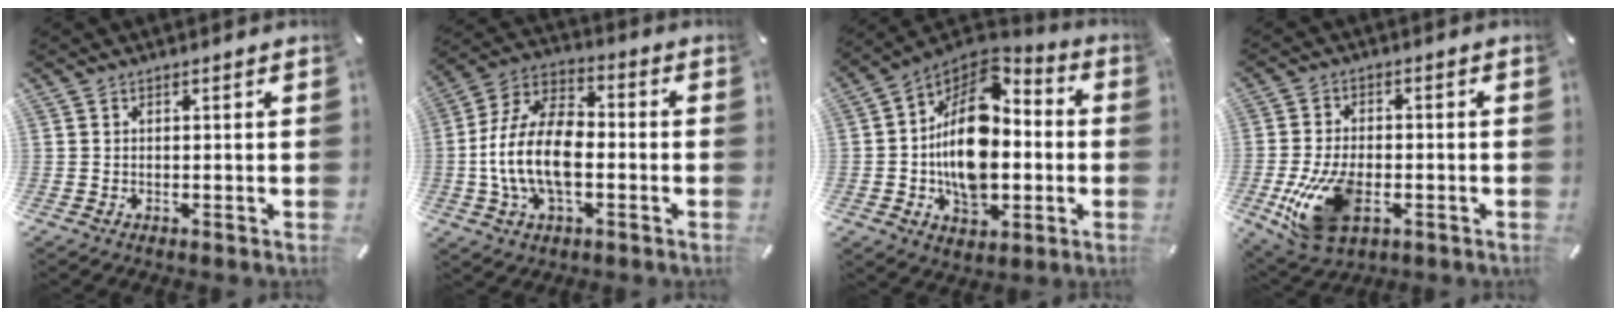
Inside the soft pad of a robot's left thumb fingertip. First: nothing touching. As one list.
[{"total": 15.3, "force": [-3.4, 9.1, 11.8], "torque": [-0.249, 0.013, -0.064]}, {"total": 17.9, "force": [-0.5, 13.0, 12.4], "torque": [-0.223, 0.000, -0.007]}, {"total": 14.1, "force": [-3.8, 8.5, 10.6], "torque": [-0.226, -0.003, -0.067]}]